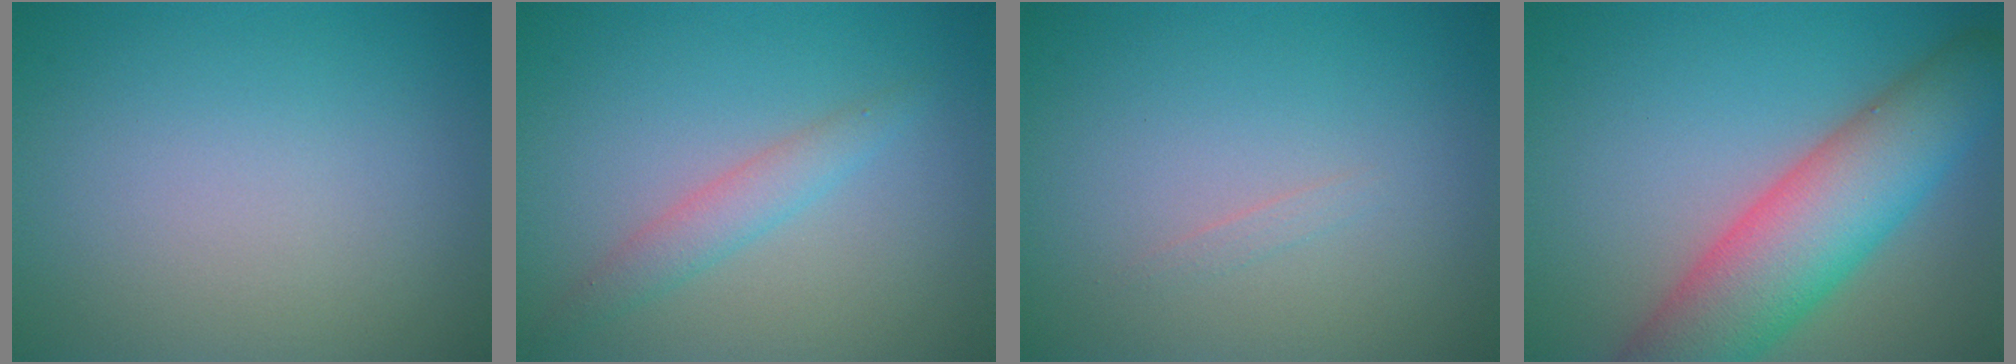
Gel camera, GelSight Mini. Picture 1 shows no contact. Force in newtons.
{"total": 2.1, "press": 2.1, "slide": 0.1}
{"total": 0.5, "press": 0.5, "slide": 0.1}
{"total": 9.7, "press": 9.7, "slide": 0.4}